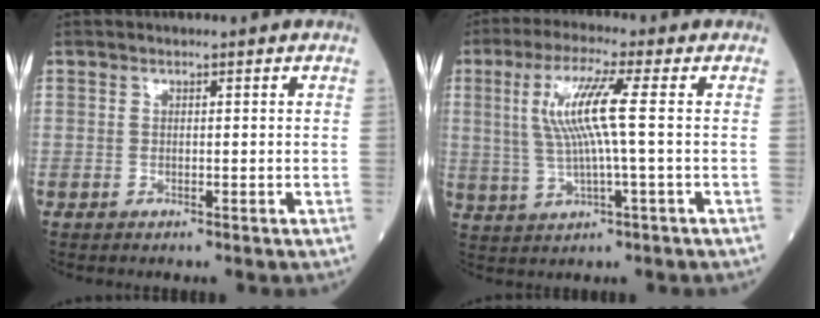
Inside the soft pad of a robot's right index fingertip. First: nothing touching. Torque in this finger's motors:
{"motor_torque": [0.37, 0.11, 0.71, 0.21]}